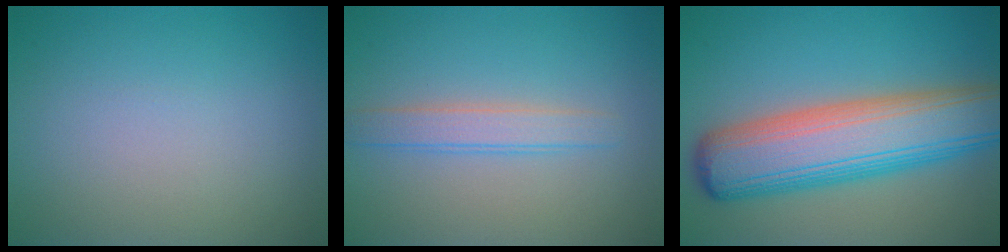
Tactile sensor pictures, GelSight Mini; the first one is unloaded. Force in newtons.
{"total": 2.4, "press": 2.4, "slide": 0.2}
{"total": 10.6, "press": 10.6, "slide": 0.3}